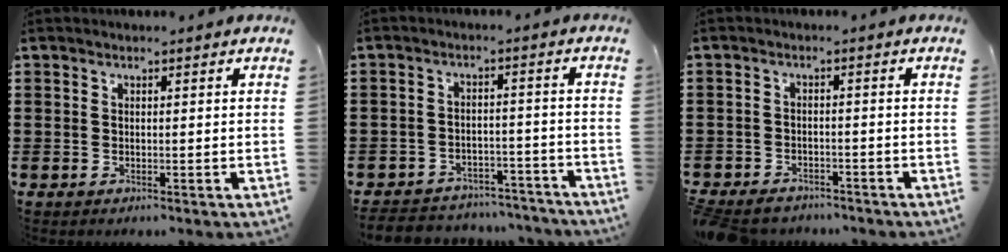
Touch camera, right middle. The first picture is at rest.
{"total": 4.5, "force": [-4.4, 0.8, 0.2], "torque": [-0.005, 0.011, -0.093]}
{"total": 3.0, "force": [-2.9, 0.7, 0.1], "torque": [-0.015, 0.001, -0.065]}